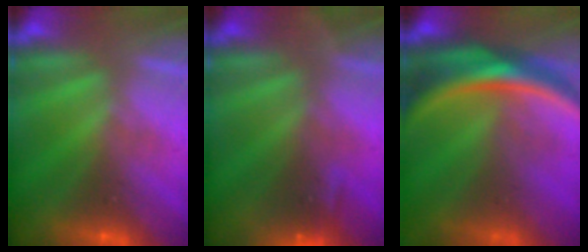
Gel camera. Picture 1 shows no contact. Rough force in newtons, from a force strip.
{"total": 6.6}
{"total": 7.7}